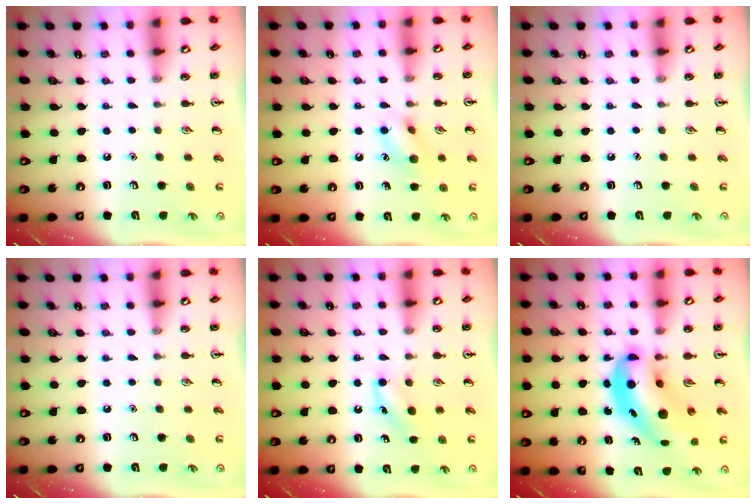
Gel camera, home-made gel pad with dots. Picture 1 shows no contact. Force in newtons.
{"total": 9.8, "press": 9.7, "slide": 1.4}
{"total": 0.0}
{"total": 0.0}
{"total": 4.4, "press": 4.0, "slide": 1.7}
{"total": 9.6, "press": 9.3, "slide": 2.5}